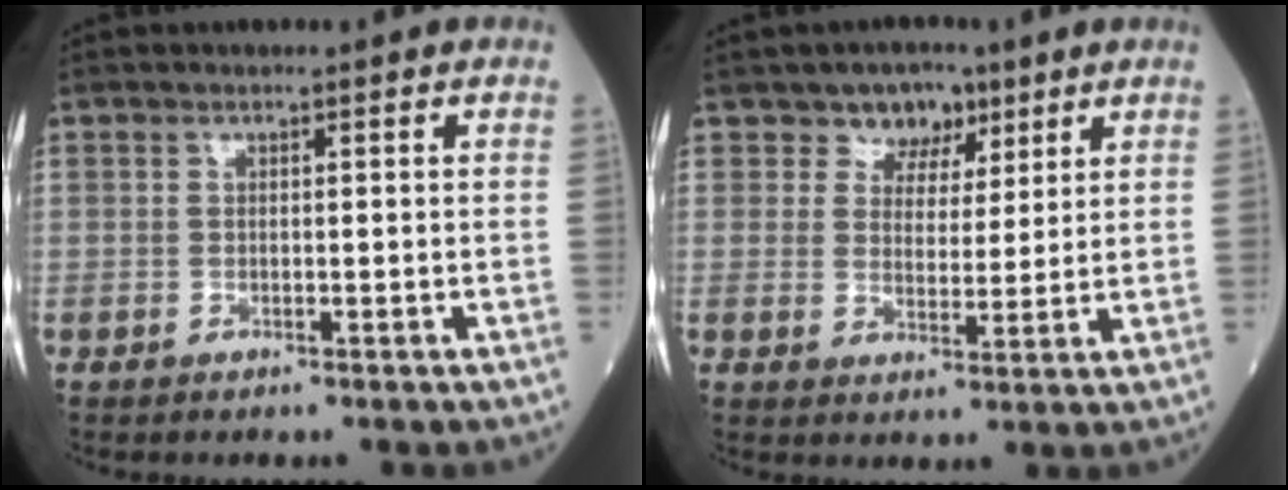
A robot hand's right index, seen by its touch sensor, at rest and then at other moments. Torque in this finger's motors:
{"motor_torque": [-0.01, 0.01, 0.03, 0.01]}